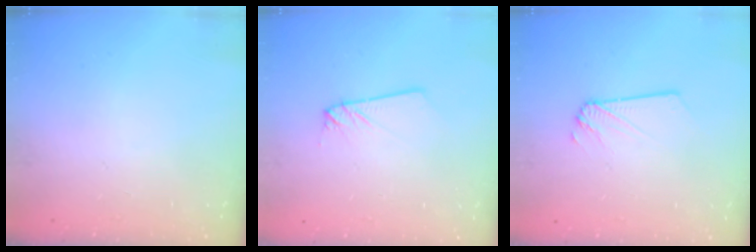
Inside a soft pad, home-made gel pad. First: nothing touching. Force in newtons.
{"total": 2.2, "press": 2.2, "slide": 0.2}
{"total": 1.7, "press": 1.7, "slide": 0.2}